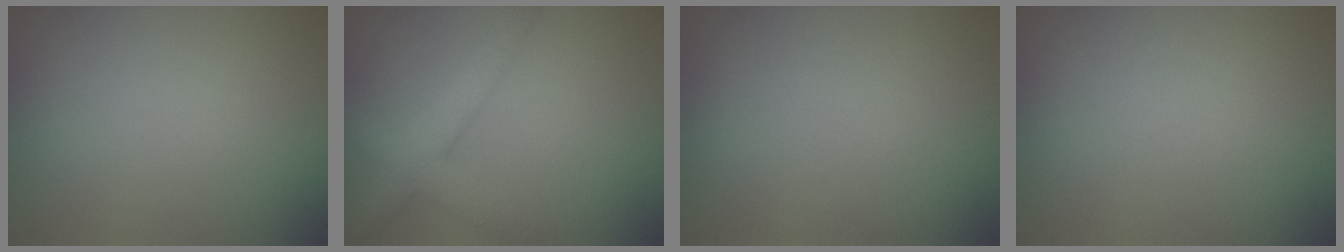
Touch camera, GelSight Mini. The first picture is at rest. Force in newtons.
{"total": 4.2, "press": 4.2, "slide": 0.2}
{"total": 0.0}
{"total": 0.0}